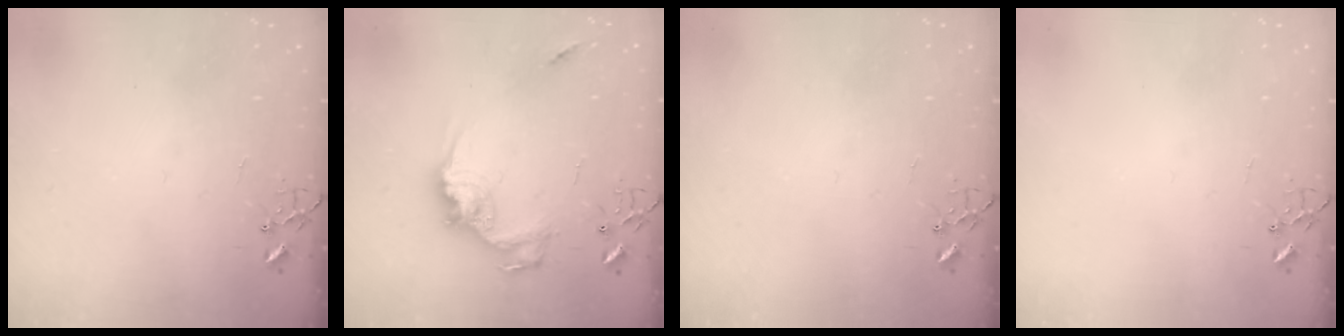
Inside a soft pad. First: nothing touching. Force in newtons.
{"total": 14.8, "press": 14.8, "slide": 0.8}
{"total": 0.0}
{"total": 0.0}